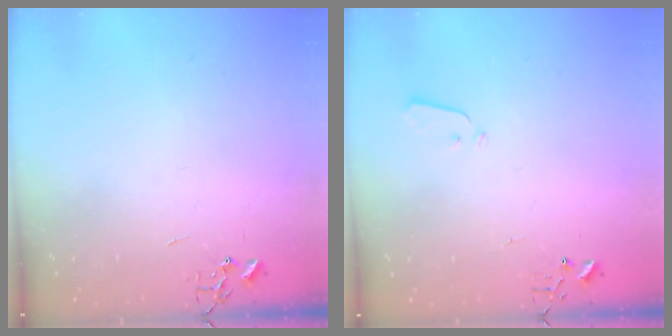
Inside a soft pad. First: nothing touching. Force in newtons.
{"total": 3.0, "press": 2.9, "slide": 0.3}